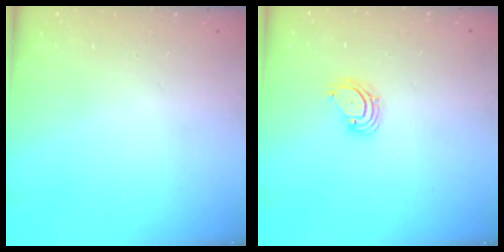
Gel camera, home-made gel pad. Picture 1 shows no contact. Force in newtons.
{"total": 3.2, "press": 3.2, "slide": 0.3}